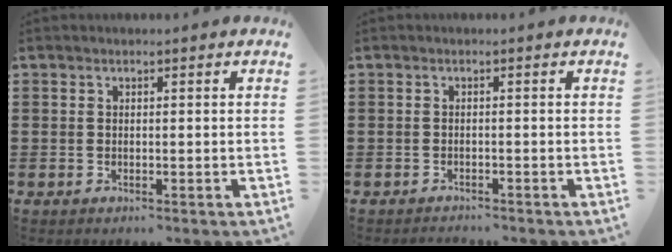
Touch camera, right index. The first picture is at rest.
{"total": 1.1, "force": [-1.1, 0.1, -0.2], "torque": [0.000, 0.002, -0.023]}